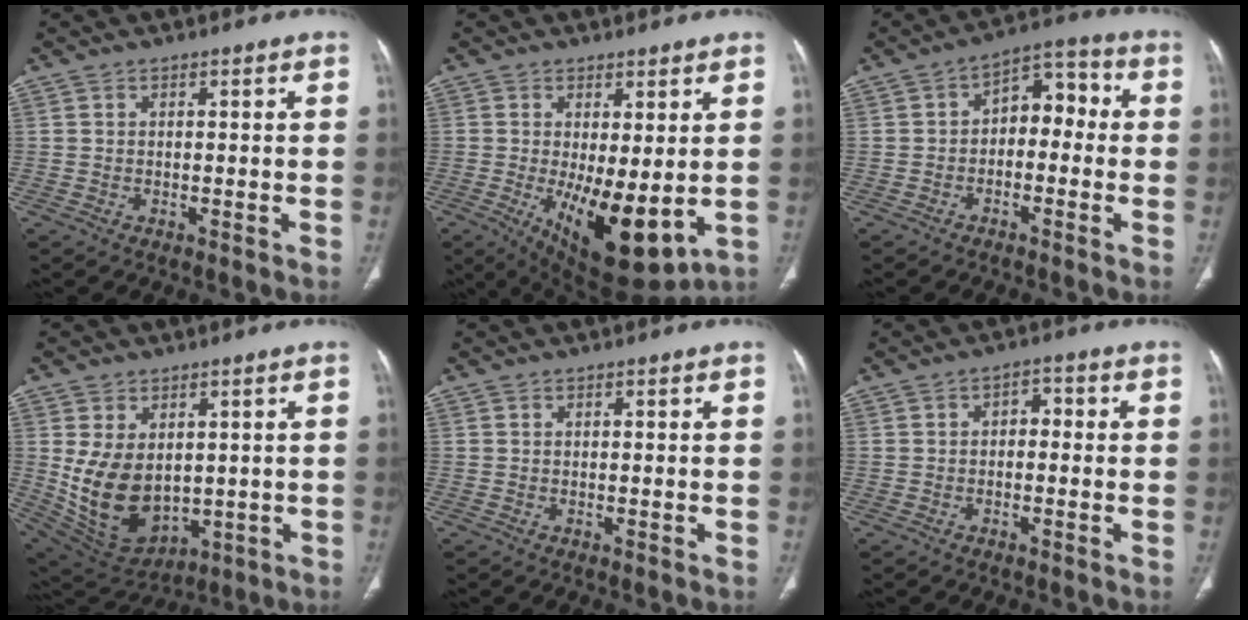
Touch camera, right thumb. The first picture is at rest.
{"total": 13.7, "force": [-2.0, 5.4, 12.4], "torque": [-0.188, -0.032, -0.011]}
{"total": 7.5, "force": [-0.7, 5.0, 5.6], "torque": [-0.044, 0.039, -0.027]}
{"total": 13.8, "force": [0.7, 9.5, 10.0], "torque": [-0.160, -0.015, 0.048]}
{"total": 0.0}
{"total": 2.4, "force": [-0.2, 1.7, 1.7], "torque": [-0.008, 0.012, -0.013]}